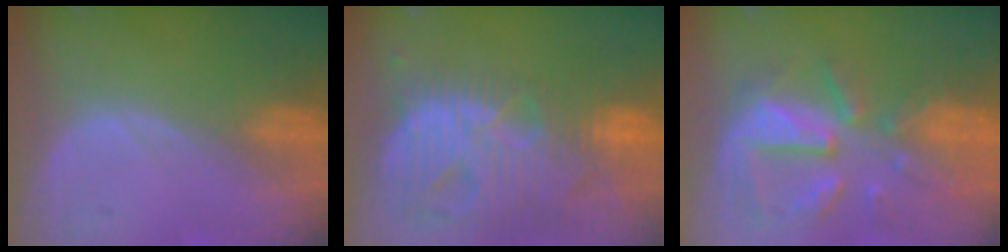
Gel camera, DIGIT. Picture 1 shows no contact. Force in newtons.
{"total": 13.8, "press": 11.7, "slide": 7.2}
{"total": 10.3, "press": 9.3, "slide": 4.4}